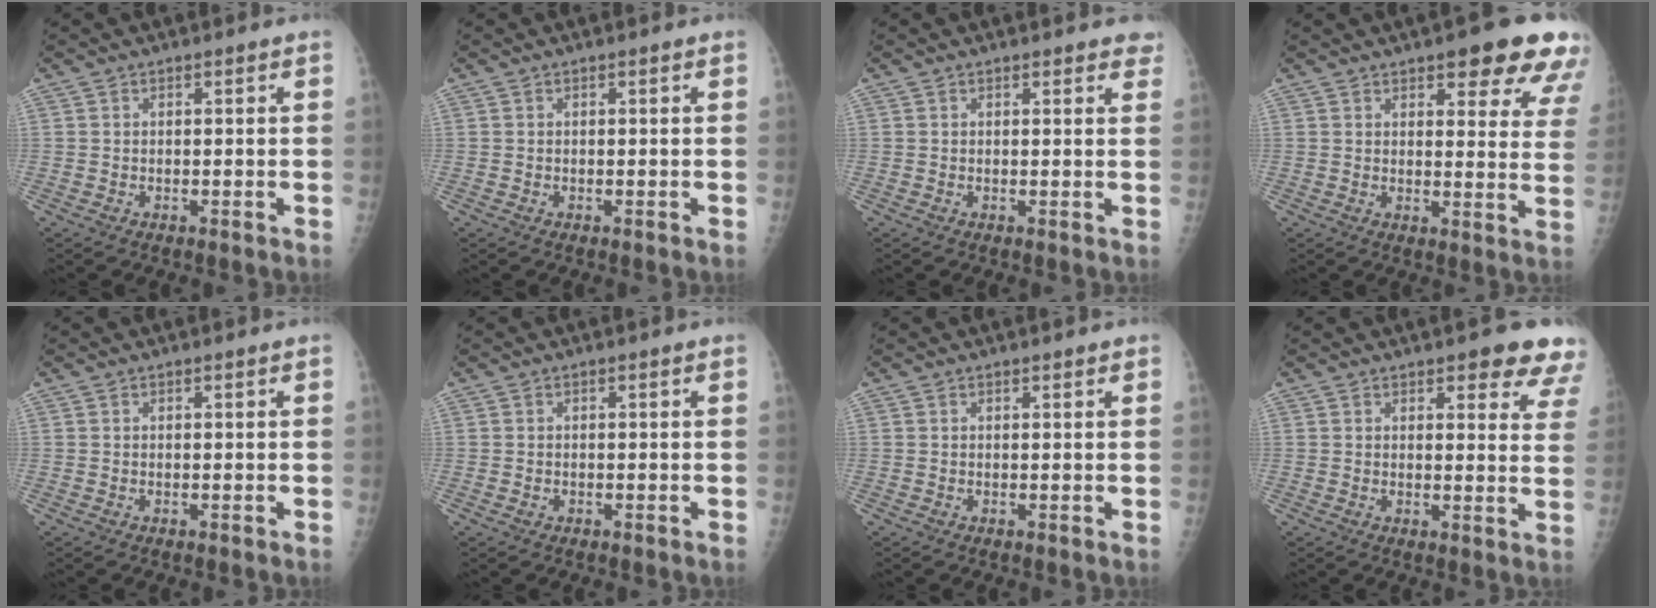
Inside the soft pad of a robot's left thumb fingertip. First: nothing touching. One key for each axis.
{"total": 0.0}
{"total": 2.8, "fx": 2.3, "fy": 1.1, "fz": 1.1, "tx": 0.012, "ty": -0.004, "tz": 0.015}
{"total": 15.6, "fx": 9.9, "fy": 5.2, "fz": 10.9, "tx": -0.089, "ty": -0.039, "tz": 0.109}
{"total": 0.0}
{"total": 0.6, "fx": -0.3, "fy": 0.5, "fz": 0.1, "tx": 0.002, "ty": 0.003, "tz": -0.004}
{"total": 0.6, "fx": 0.4, "fy": 0.2, "fz": 0.3, "tx": -0.006, "ty": -0.002, "tz": 0.004}
{"total": 10.2, "fx": 7.6, "fy": 3.3, "fz": 6.0, "tx": -0.028, "ty": -0.033, "tz": 0.070}